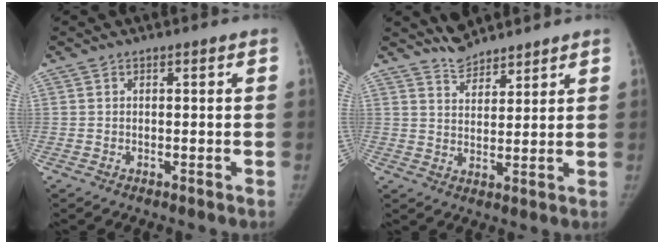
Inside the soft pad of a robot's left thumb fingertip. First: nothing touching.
{"total": 5.4, "force": [5.1, 1.6, 0.7], "torque": [0.002, -0.029, 0.096]}